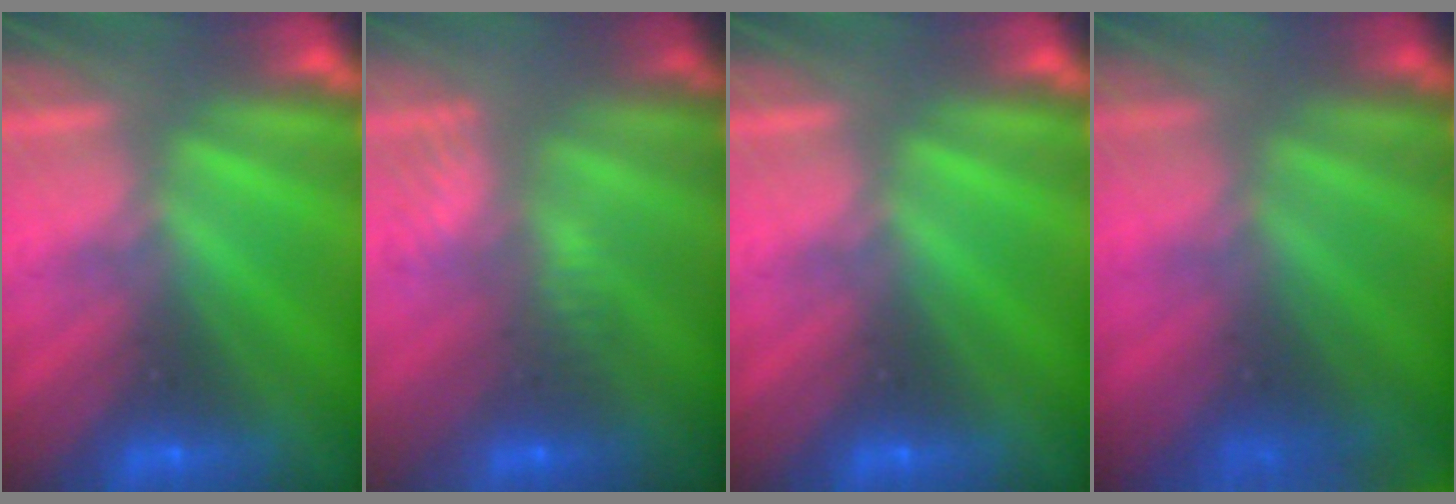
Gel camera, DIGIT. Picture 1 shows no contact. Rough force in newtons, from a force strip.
{"total": 2.6}
{"total": 0.0}
{"total": 9.7}